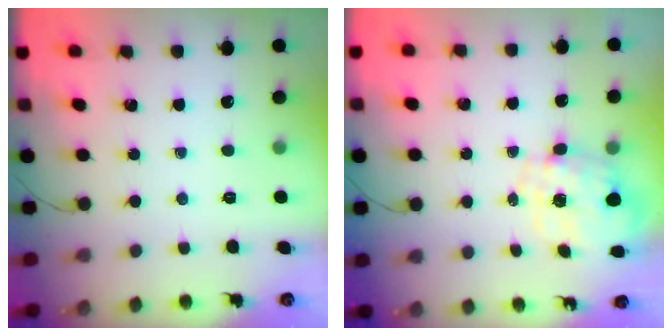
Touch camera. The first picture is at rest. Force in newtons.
{"total": 2.3, "press": 2.0, "slide": 1.2}